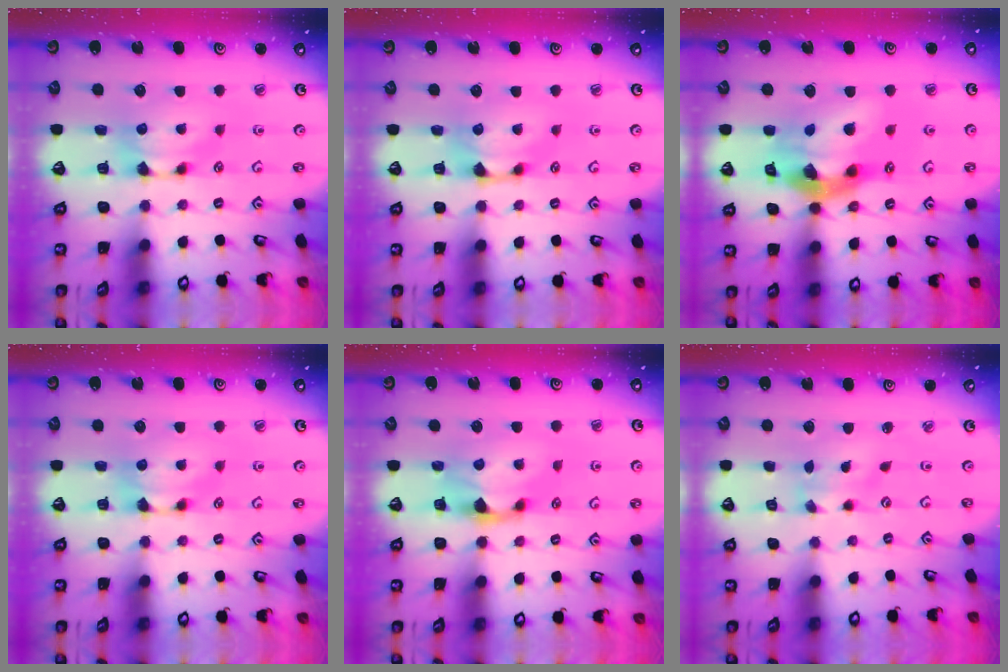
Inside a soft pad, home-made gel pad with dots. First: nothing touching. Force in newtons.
{"total": 1.0, "press": 0.4, "slide": 1.0}
{"total": 11.4, "press": 11.1, "slide": 2.5}
{"total": 0.0}
{"total": 2.2, "press": 1.8, "slide": 1.1}
{"total": 2.3, "press": 2.1, "slide": 0.9}